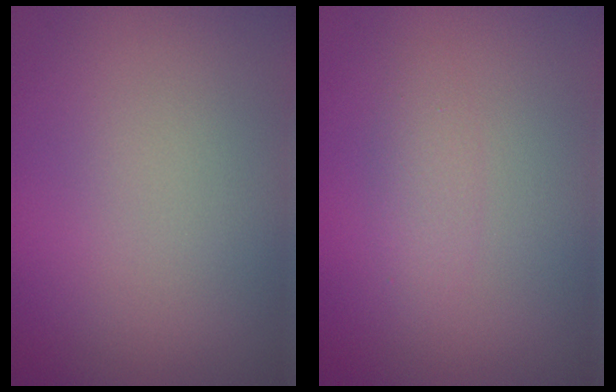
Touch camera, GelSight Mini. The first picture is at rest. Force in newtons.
{"total": 1.4, "press": 1.4, "slide": 0.1}